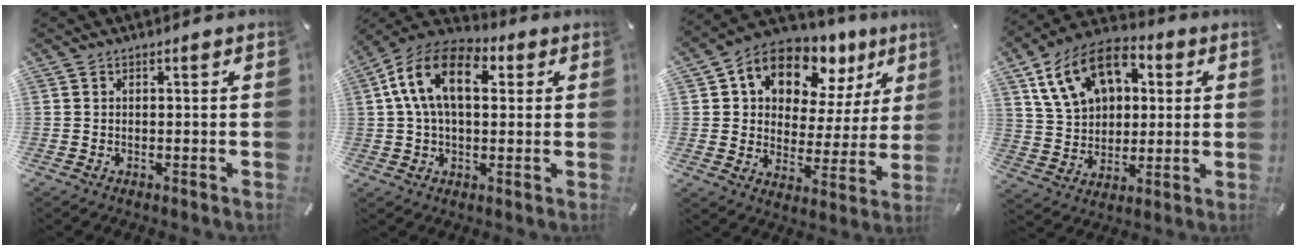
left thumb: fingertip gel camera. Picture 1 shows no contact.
{"total": 15.3, "force": [3.7, 9.4, 11.5], "torque": [-0.230, 0.011, 0.064]}
{"total": 12.9, "force": [8.8, 7.9, 5.2], "torque": [-0.097, -0.065, 0.158]}
{"total": 15.9, "force": [6.3, 11.6, 8.8], "torque": [-0.163, -0.004, 0.122]}